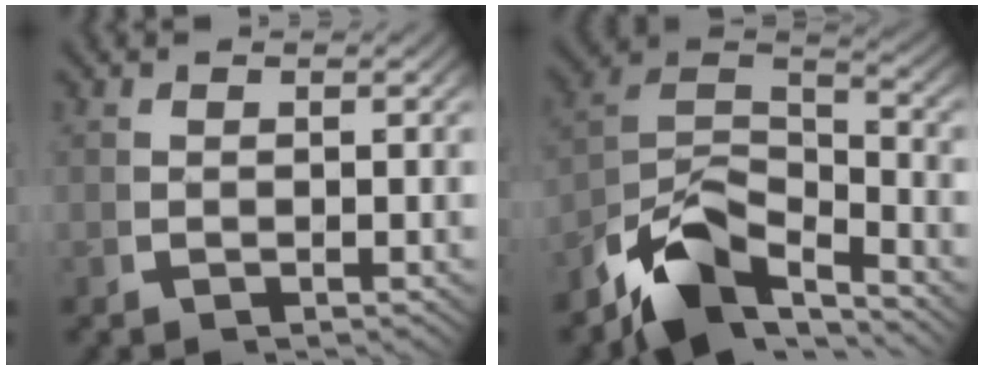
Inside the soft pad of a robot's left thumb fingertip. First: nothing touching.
{"total": 10.1, "force": [-4.1, 6.3, 6.7], "torque": [-0.136, -0.036, -0.064]}